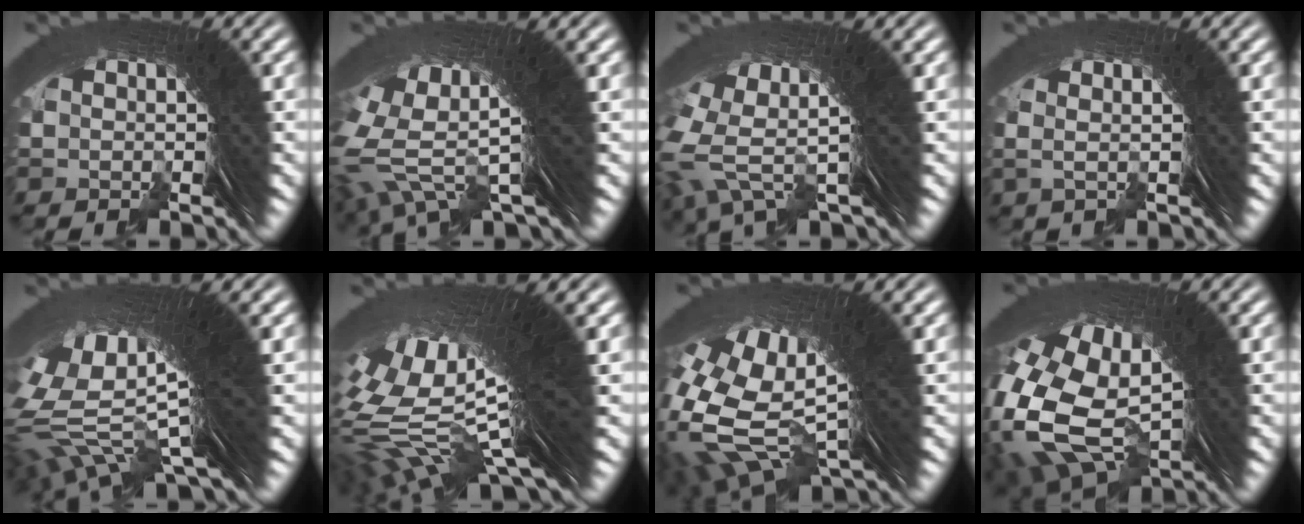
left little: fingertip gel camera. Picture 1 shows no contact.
{"total": 12.8, "force": [3.3, 6.4, 10.6], "torque": [-0.213, -0.001, 0.048]}
{"total": 10.5, "force": [3.0, 5.5, 8.4], "torque": [-0.167, 0.003, 0.039]}
{"total": 2.6, "force": [0.8, -0.2, 2.4], "torque": [-0.031, 0.011, 0.008]}
{"total": 18.6, "force": [4.9, 8.3, 15.9], "torque": [-0.287, -0.012, 0.080]}
{"total": 20.7, "force": [4.0, 7.9, 18.7], "torque": [-0.328, -0.009, 0.070]}
{"total": 18.5, "force": [2.5, 11.3, 14.5], "torque": [-0.269, -0.025, 0.049]}
{"total": 16.2, "force": [0.0, 12.0, 10.8], "torque": [-0.252, -0.057, 0.018]}